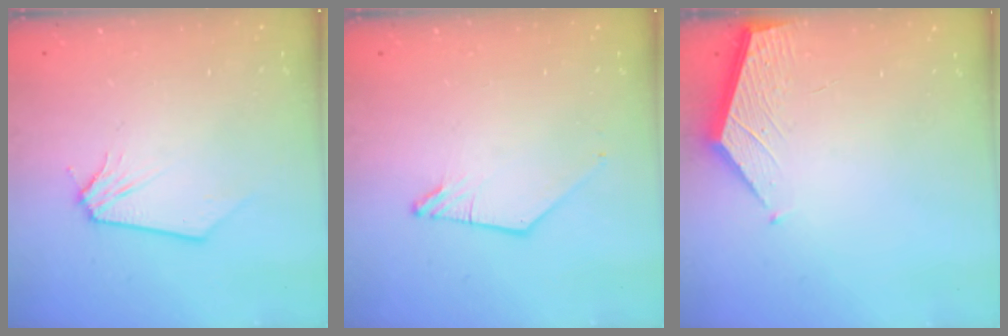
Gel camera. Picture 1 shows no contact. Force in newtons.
{"total": 0.7, "press": 0.7, "slide": 0.2}
{"total": 2.2, "press": 2.2, "slide": 0.2}